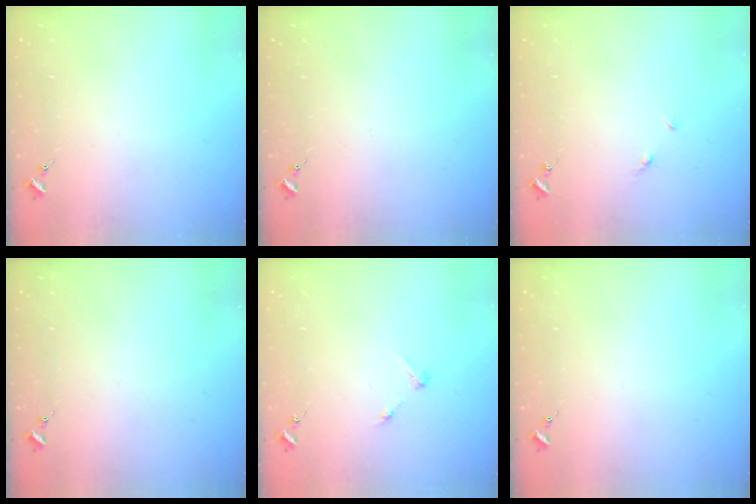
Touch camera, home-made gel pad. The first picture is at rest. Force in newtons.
{"total": 0.0}
{"total": 3.4, "press": 3.4, "slide": 0.4}
{"total": 0.0}
{"total": 2.8, "press": 2.8, "slide": 0.3}
{"total": 0.0}